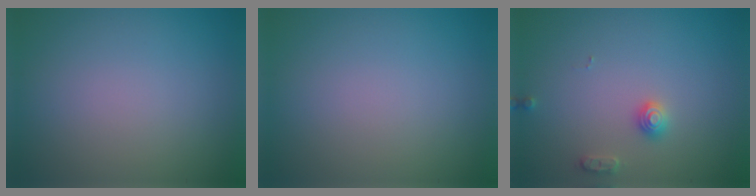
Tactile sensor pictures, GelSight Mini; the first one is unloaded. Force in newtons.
{"total": 0.0}
{"total": 1.7, "press": 1.7, "slide": 0.3}